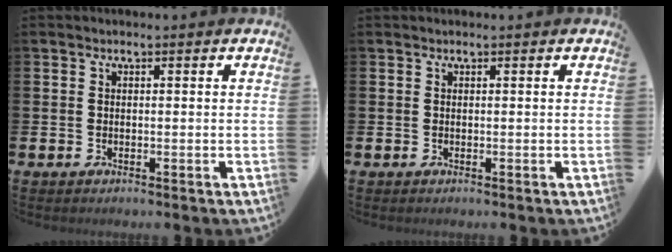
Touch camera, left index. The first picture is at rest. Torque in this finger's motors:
{"motor_torque": [-0.15, -0.13, 0.03, 0.04]}